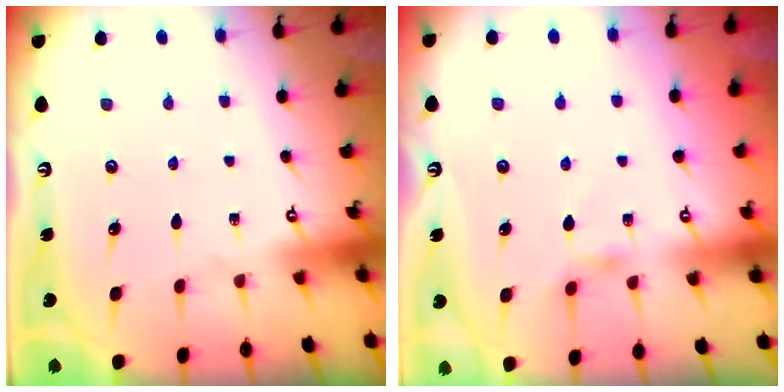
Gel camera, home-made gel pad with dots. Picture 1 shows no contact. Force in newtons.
{"total": 2.7, "press": 2.7, "slide": 0.5}